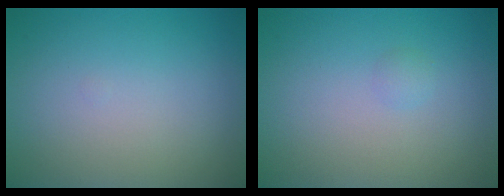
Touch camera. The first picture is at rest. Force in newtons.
{"total": 0.6, "press": 0.6, "slide": 0.0}